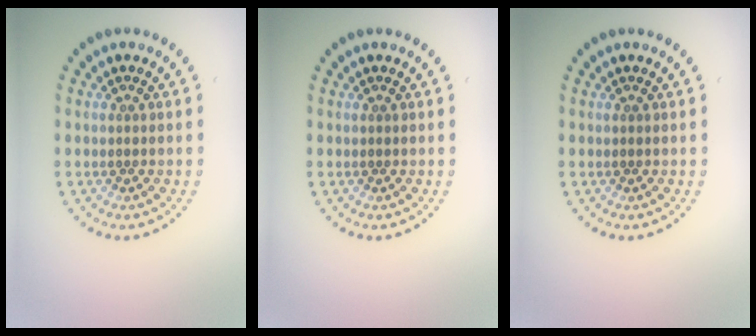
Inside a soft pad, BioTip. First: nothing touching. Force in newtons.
{"total": 0.0}
{"total": 0.0}